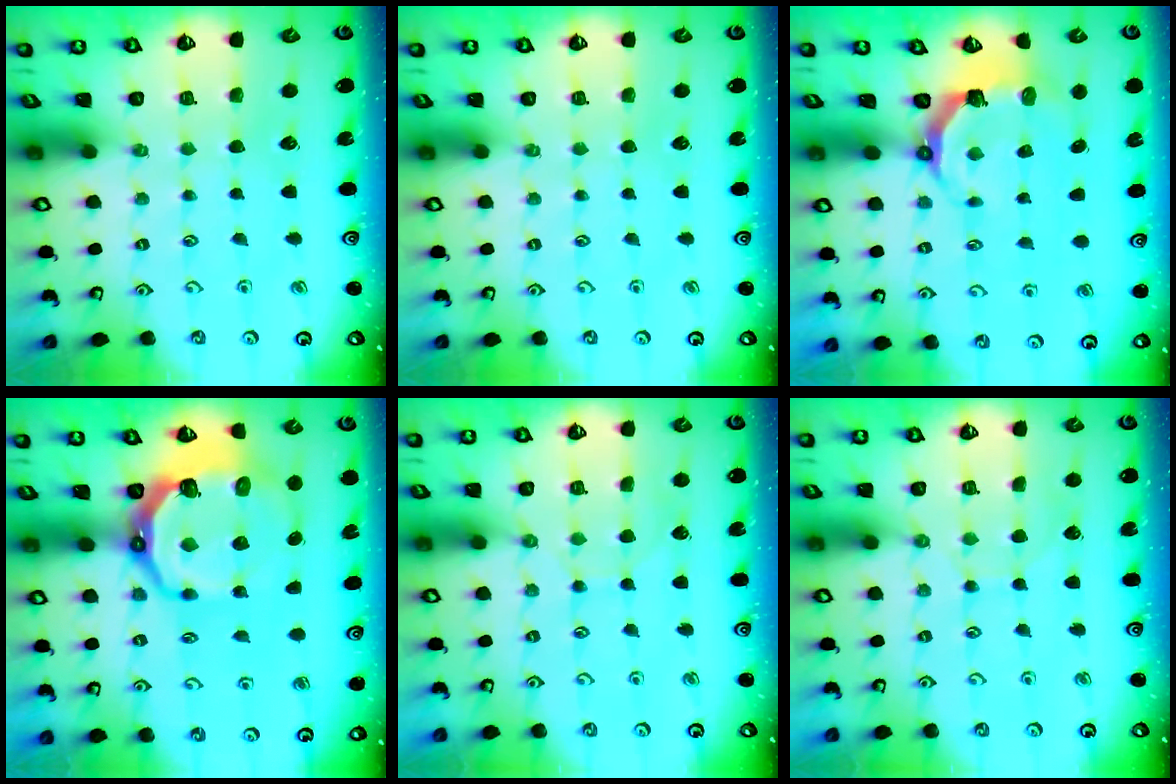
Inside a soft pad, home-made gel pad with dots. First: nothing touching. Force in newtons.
{"total": 0.0}
{"total": 5.4, "press": 3.7, "slide": 3.9}
{"total": 12.8, "press": 11.8, "slide": 4.8}
{"total": 2.8, "press": 2.8, "slide": 0.3}
{"total": 2.8, "press": 2.8, "slide": 0.3}